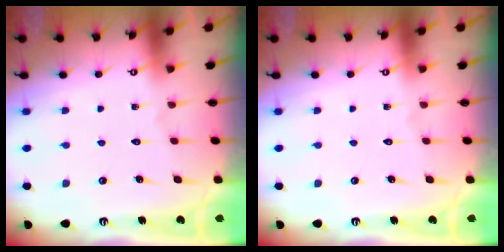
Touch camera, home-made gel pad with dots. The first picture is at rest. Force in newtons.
{"total": 0.0}